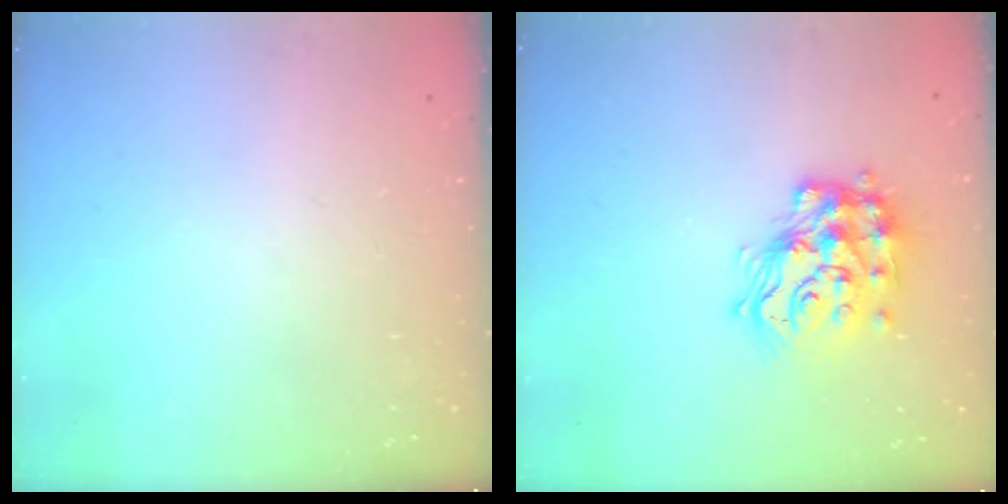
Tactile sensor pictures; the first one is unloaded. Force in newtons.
{"total": 18.0, "press": 17.9, "slide": 1.1}